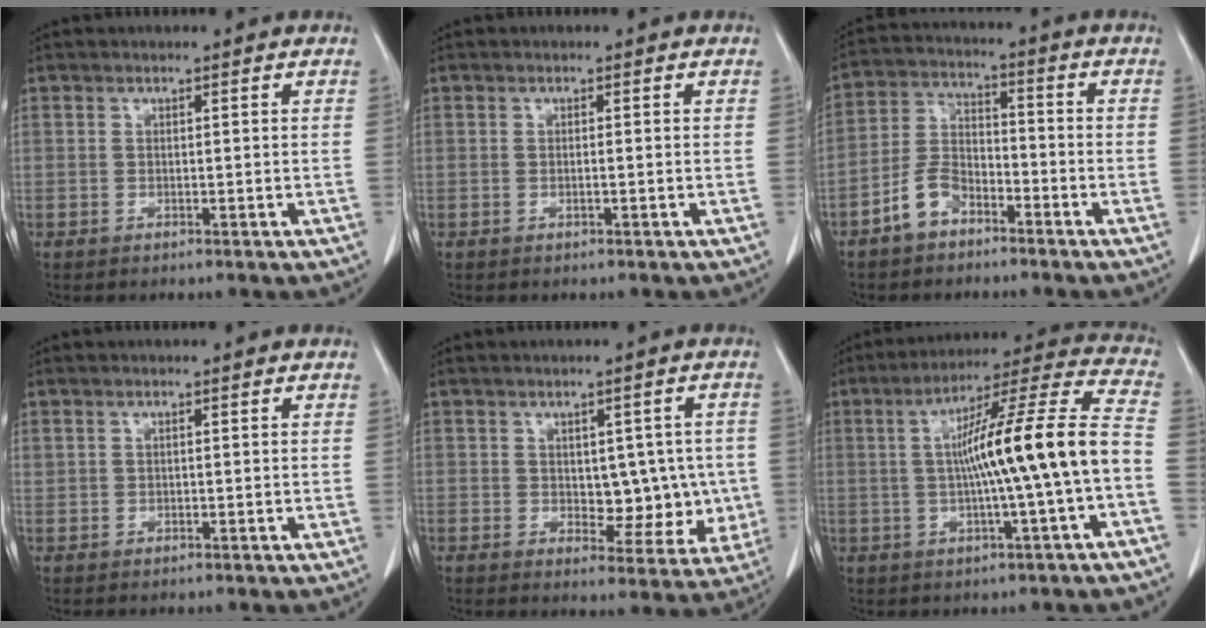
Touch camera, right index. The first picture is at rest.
{"total": 0.9, "force": [-0.1, 0.3, 0.8], "torque": [-0.023, 0.001, 0.000]}
{"total": 7.5, "force": [-4.6, 4.3, 4.2], "torque": [-0.099, 0.019, -0.089]}
{"total": 1.4, "force": [0.4, 1.1, 0.8], "torque": [-0.028, 0.012, 0.014]}
{"total": 9.7, "force": [0.0, 5.9, 7.7], "torque": [-0.086, 0.019, 0.021]}
{"total": 17.0, "force": [-1.4, 0.1, 17.0], "torque": [-0.263, 0.027, -0.026]}